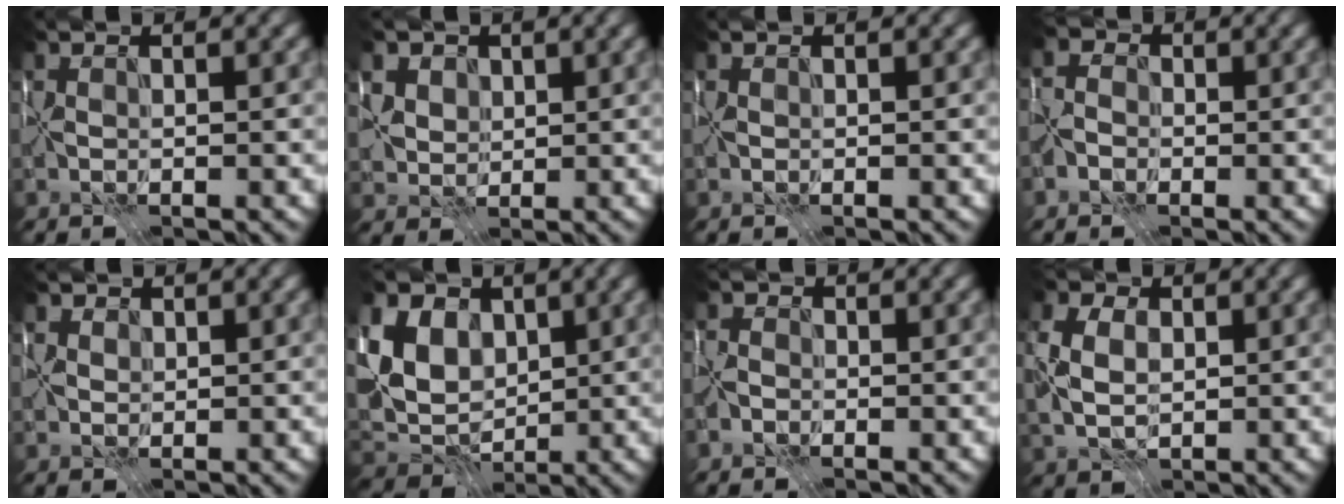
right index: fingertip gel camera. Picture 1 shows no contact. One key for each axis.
{"total": 4.4, "fx": 2.2, "fy": 3.4, "fz": 1.5, "tx": -0.042, "ty": 0.009, "tz": 0.037}
{"total": 0.0}
{"total": 2.2, "fx": -0.8, "fy": 1.9, "fz": 0.6, "tx": 0.004, "ty": 0.011, "tz": -0.031}
{"total": 2.1, "fx": 1.2, "fy": 1.5, "fz": 0.6, "tx": -0.020, "ty": -0.004, "tz": 0.028}
{"total": 8.4, "fx": 2.3, "fy": 6.5, "fz": 4.8, "tx": -0.116, "ty": 0.015, "tz": 0.045}
{"total": 1.3, "fx": -0.7, "fy": 1.1, "fz": 0.3, "tx": 0.009, "ty": 0.004, "tz": -0.021}
{"total": 6.1, "fx": 0.7, "fy": 4.6, "fz": 3.9, "tx": -0.094, "ty": 0.019, "tz": 0.001}